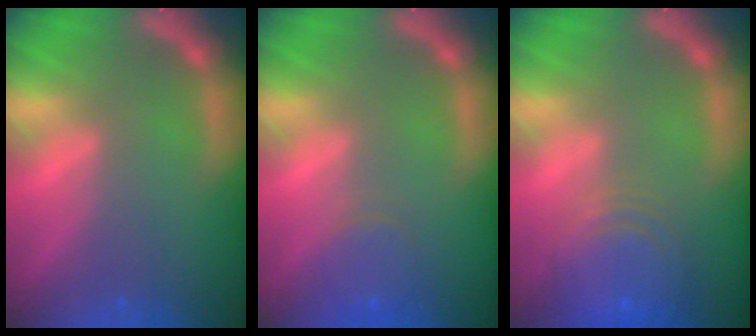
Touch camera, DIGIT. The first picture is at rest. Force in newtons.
{"total": 3.0}
{"total": 8.5}